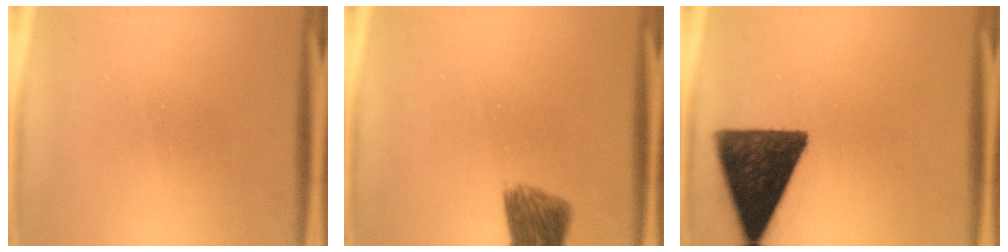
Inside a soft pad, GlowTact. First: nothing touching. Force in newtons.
{"total": 6.5}
{"total": 14.2}